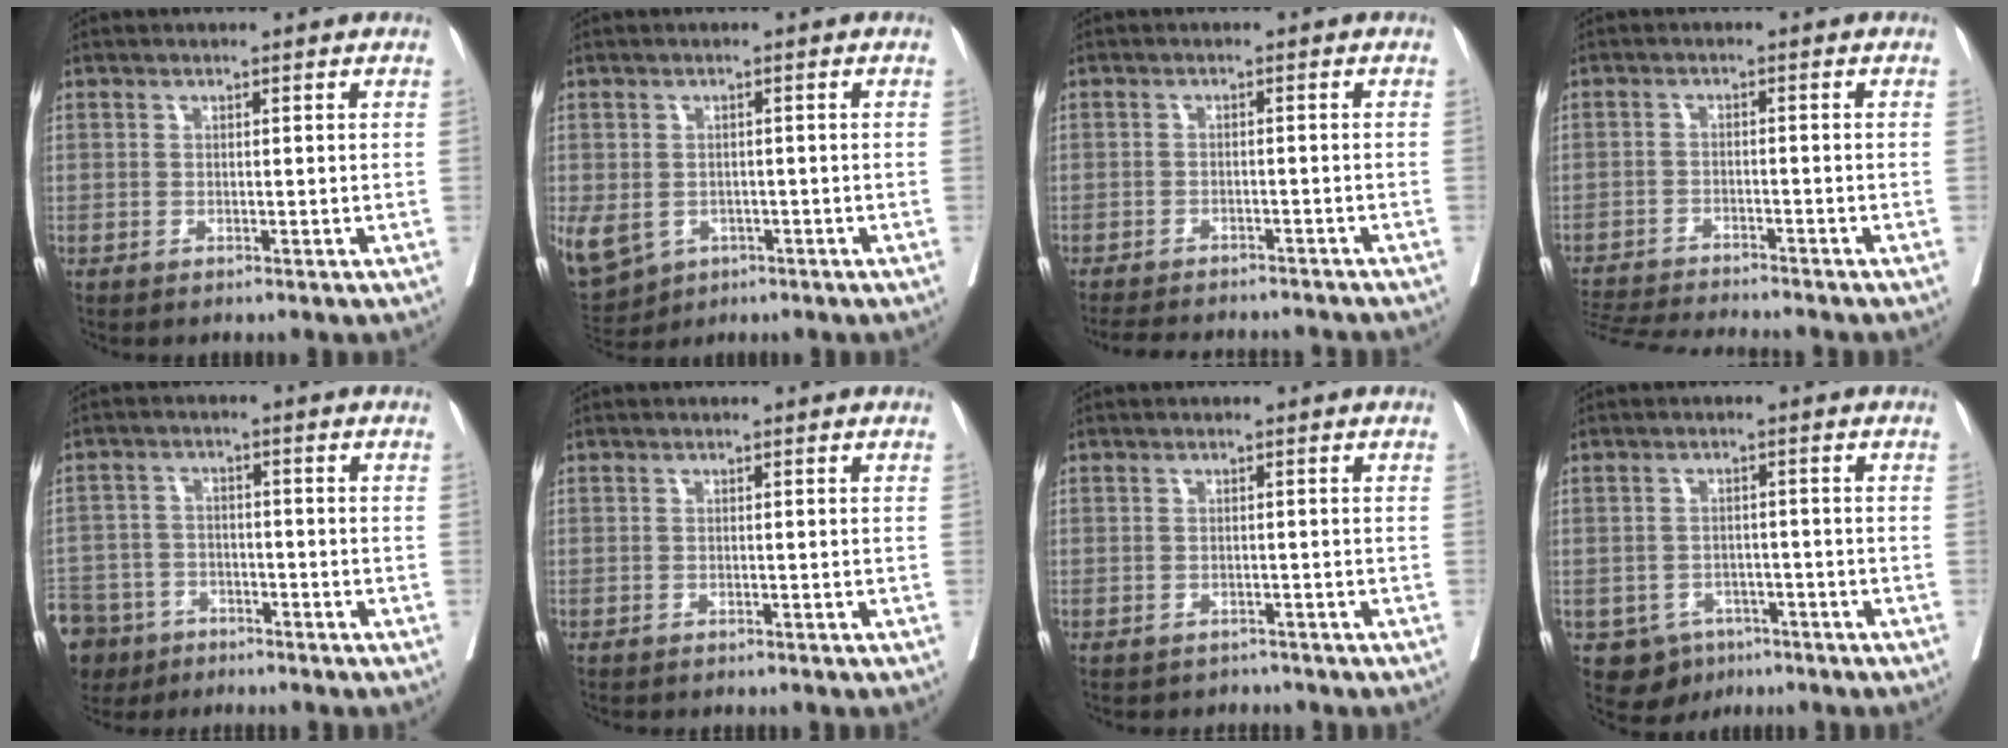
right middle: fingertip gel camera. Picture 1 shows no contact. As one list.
[{"total": 15.4, "force": [-5.8, 12.6, 6.7], "torque": [-0.205, -0.007, -0.072]}, {"total": 12.5, "force": [-11.6, 2.4, 4.2], "torque": [-0.074, -0.006, -0.146]}, {"total": 11.1, "force": [-10.5, 0.0, 3.6], "torque": [-0.054, -0.010, -0.164]}, {"total": 15.4, "force": [-10.0, 10.7, 4.8], "torque": [-0.168, -0.006, -0.161]}, {"total": 2.8, "force": [-2.5, 0.5, 1.1], "torque": [-0.018, -0.005, -0.031]}, {"total": 3.0, "force": [-2.7, 1.0, -0.4], "torque": [0.005, -0.003, -0.042]}, {"total": 4.8, "force": [-2.9, 3.7, 1.1], "torque": [-0.012, 0.007, -0.036]}]